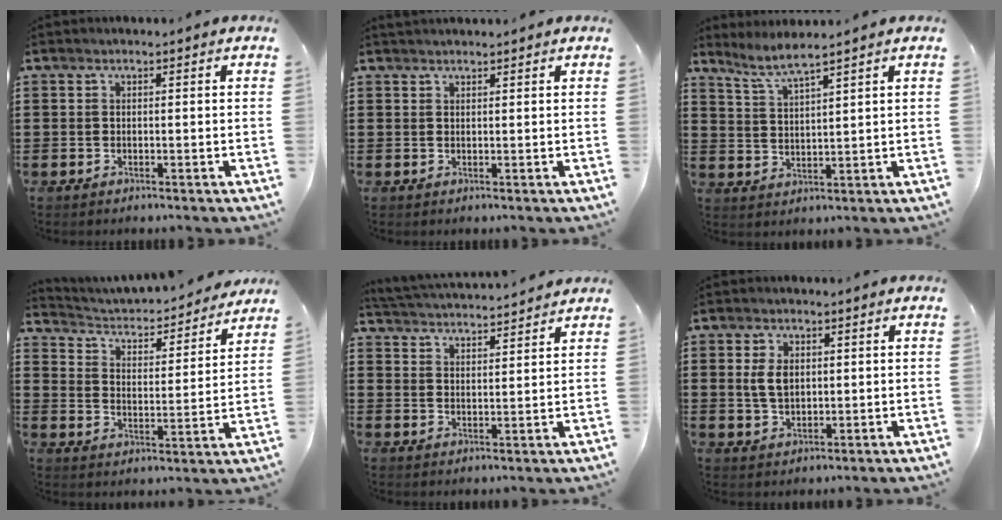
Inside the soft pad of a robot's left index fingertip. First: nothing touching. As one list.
[{"total": 0.9, "force": [0.9, 0.1, 0.1], "torque": [-0.003, 0.000, 0.018]}, {"total": 3.9, "force": [3.5, -0.4, 1.8], "torque": [-0.047, -0.014, 0.061]}, {"total": 3.0, "force": [2.8, 0.6, 0.8], "torque": [-0.034, -0.028, 0.039]}, {"total": 3.2, "force": [3.2, -0.4, -0.1], "torque": [-0.014, -0.025, 0.053]}, {"total": 4.1, "force": [0.9, 2.6, 3.1], "torque": [-0.081, 0.004, 0.010]}]